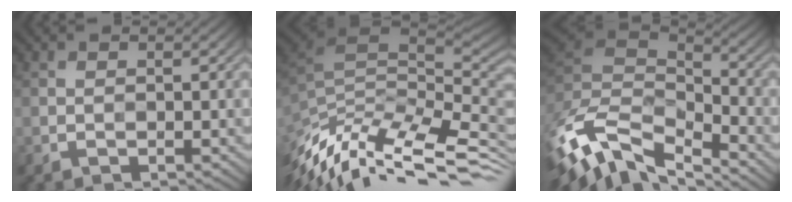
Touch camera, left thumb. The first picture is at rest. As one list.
[{"total": 13.3, "force": [-4.0, 5.3, 11.5], "torque": [-0.241, -0.005, -0.053]}, {"total": 13.4, "force": [-6.8, 6.1, 9.7], "torque": [-0.247, -0.016, -0.111]}]